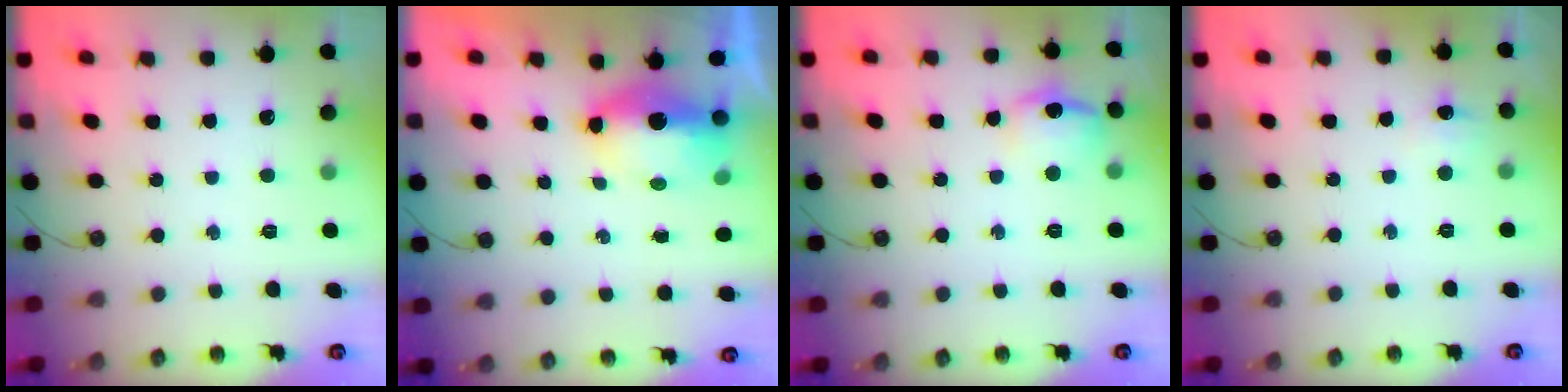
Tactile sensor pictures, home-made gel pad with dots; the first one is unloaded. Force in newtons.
{"total": 7.9, "press": 7.6, "slide": 2.0}
{"total": 11.1, "press": 11.1, "slide": 0.9}
{"total": 6.5, "press": 6.5, "slide": 0.5}